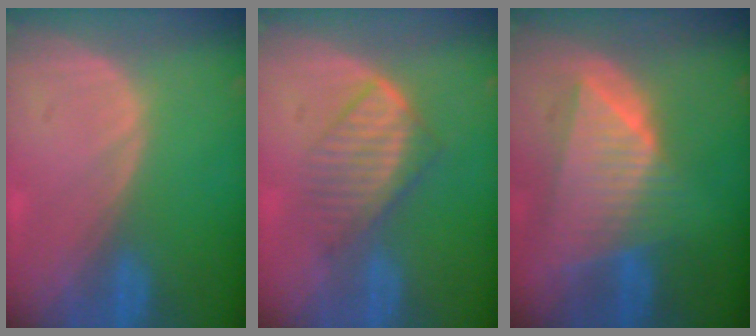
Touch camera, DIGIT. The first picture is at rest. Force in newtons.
{"total": 5.9, "press": 5.8, "slide": 1.3}
{"total": 9.1, "press": 8.1, "slide": 4.1}